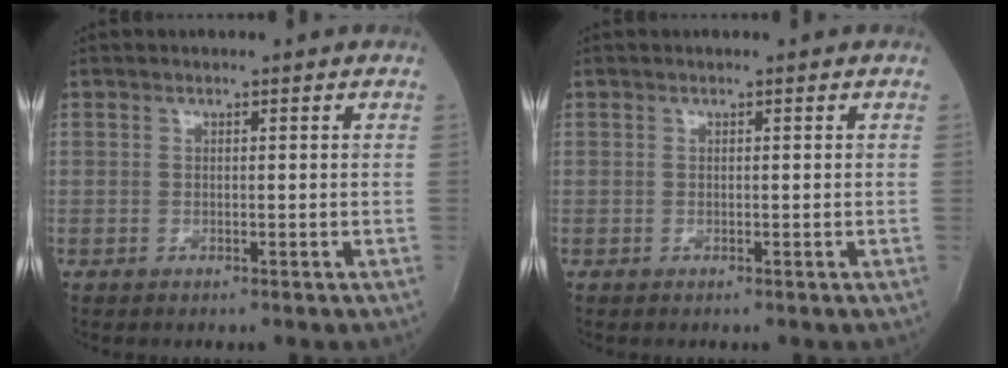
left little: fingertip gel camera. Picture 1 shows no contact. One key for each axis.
{"total": 0.0}